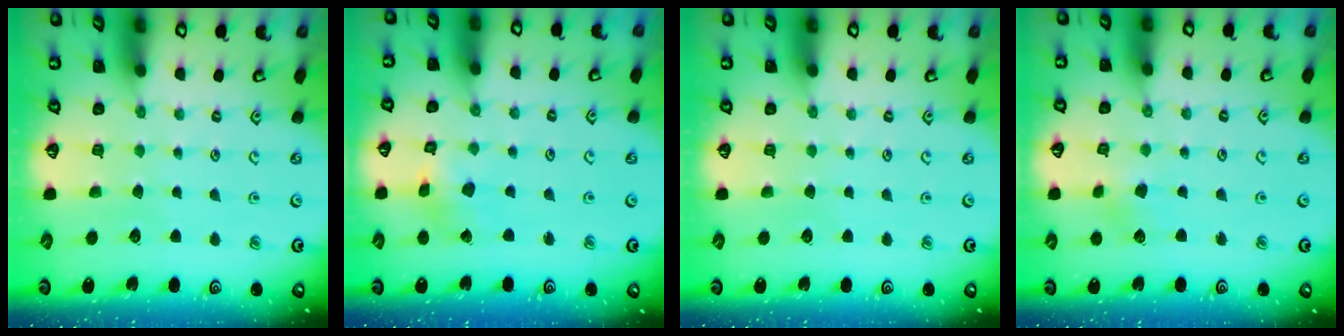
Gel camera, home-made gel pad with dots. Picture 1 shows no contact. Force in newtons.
{"total": 3.1, "press": 3.1, "slide": 0.5}
{"total": 0.0}
{"total": 3.1, "press": 3.1, "slide": 0.4}